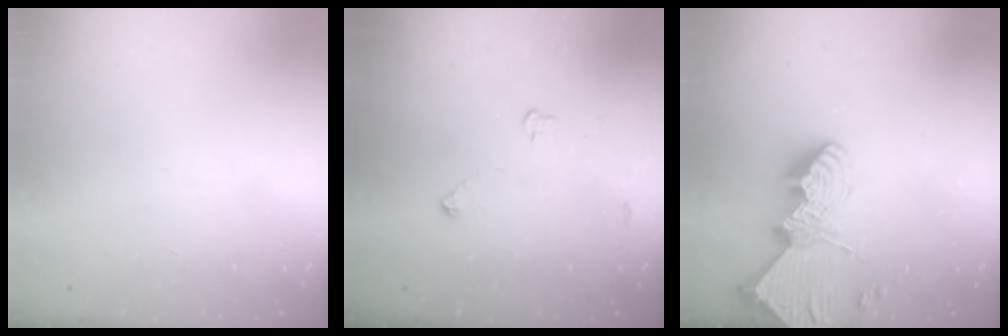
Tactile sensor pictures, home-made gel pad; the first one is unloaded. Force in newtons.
{"total": 3.7, "press": 3.6, "slide": 0.5}
{"total": 13.0, "press": 12.9, "slide": 1.2}